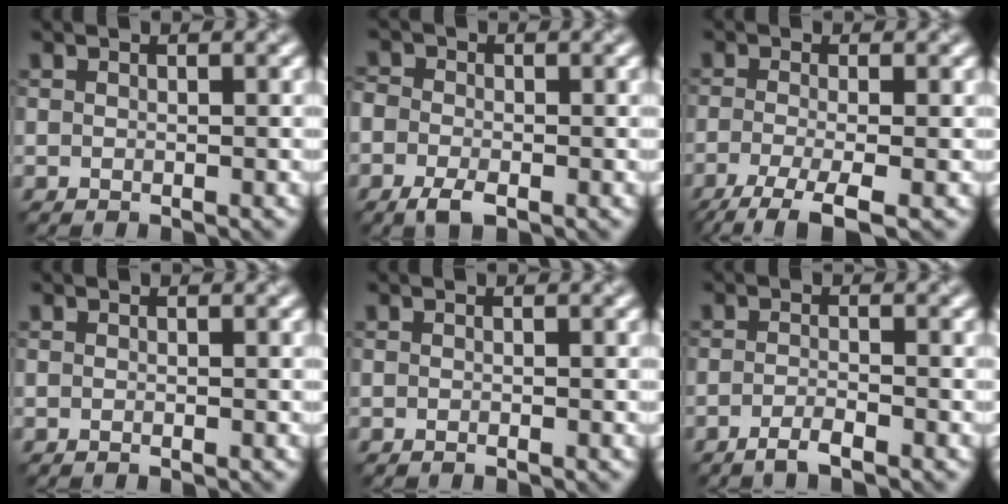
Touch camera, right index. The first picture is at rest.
{"total": 2.9, "force": [-1.5, 1.7, 1.8], "torque": [-0.039, -0.004, -0.038]}
{"total": 4.9, "force": [-2.8, 1.2, 3.8], "torque": [-0.066, -0.007, -0.062]}
{"total": 0.0}
{"total": 0.0}
{"total": 2.0, "force": [-1.3, 0.4, 1.4], "torque": [-0.026, 0.002, -0.031]}